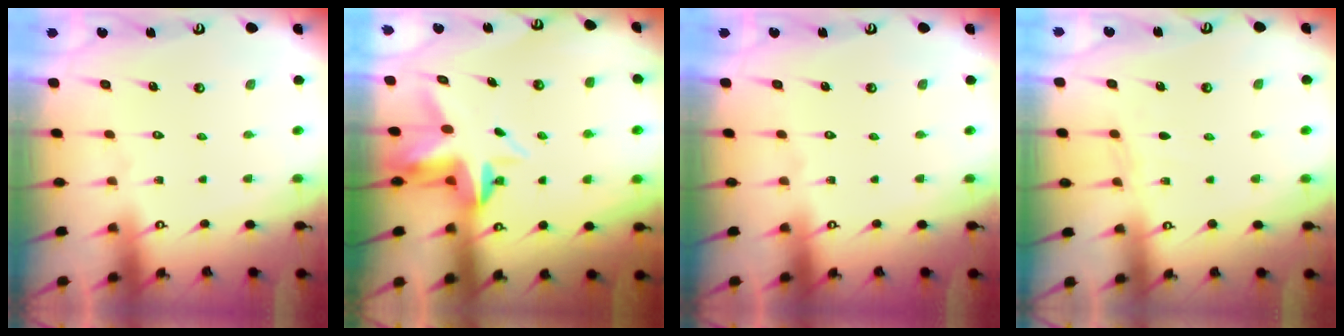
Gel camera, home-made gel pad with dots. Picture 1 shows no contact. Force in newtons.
{"total": 5.1, "press": 4.9, "slide": 1.4}
{"total": 0.0}
{"total": 3.1, "press": 3.1, "slide": 0.3}